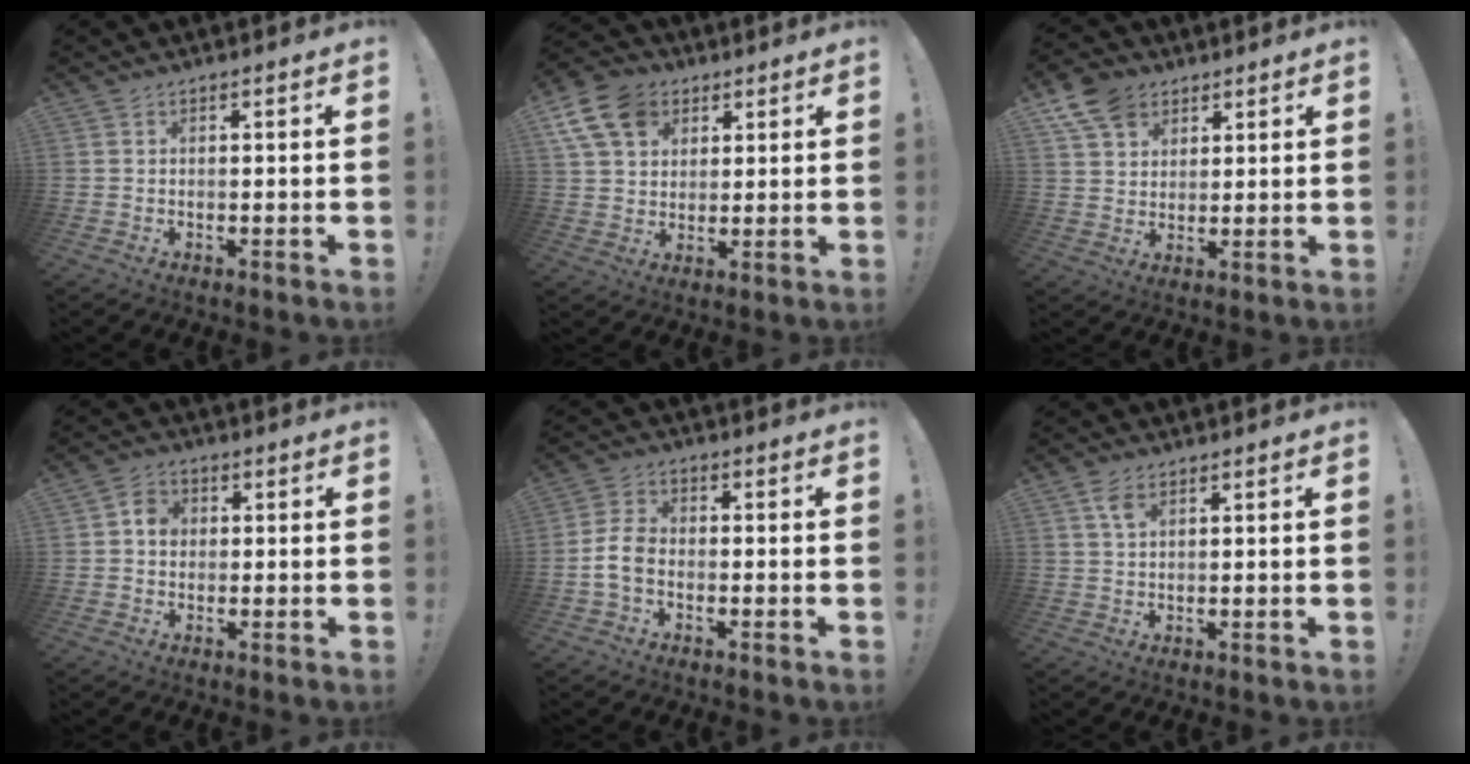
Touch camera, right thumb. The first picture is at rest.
{"total": 13.7, "force": [6.0, 10.4, 6.7], "torque": [-0.113, -0.023, 0.120]}
{"total": 9.9, "force": [6.1, 7.0, 3.5], "torque": [-0.056, -0.032, 0.120]}
{"total": 4.6, "force": [0.1, 3.9, 2.4], "torque": [-0.025, 0.004, -0.001]}
{"total": 7.1, "force": [-2.0, 4.5, 5.1], "torque": [-0.121, 0.007, -0.032]}
{"total": 3.7, "force": [1.8, 1.7, 2.7], "torque": [-0.050, -0.003, 0.032]}